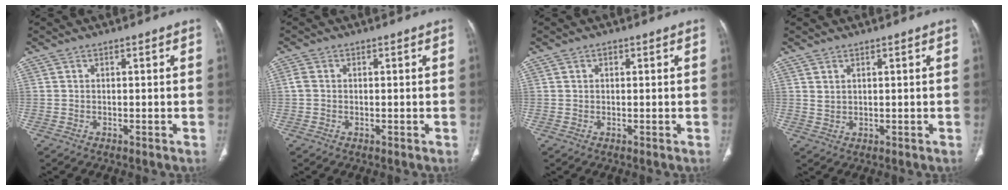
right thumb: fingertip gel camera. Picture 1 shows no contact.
{"total": 1.4, "force": [0.1, 1.2, 0.9], "torque": [-0.022, -0.001, -0.003]}
{"total": 0.6, "force": [0.2, 0.5, 0.4], "torque": [0.002, 0.003, 0.000]}
{"total": 1.6, "force": [1.0, 1.0, 0.8], "torque": [-0.006, -0.006, 0.023]}